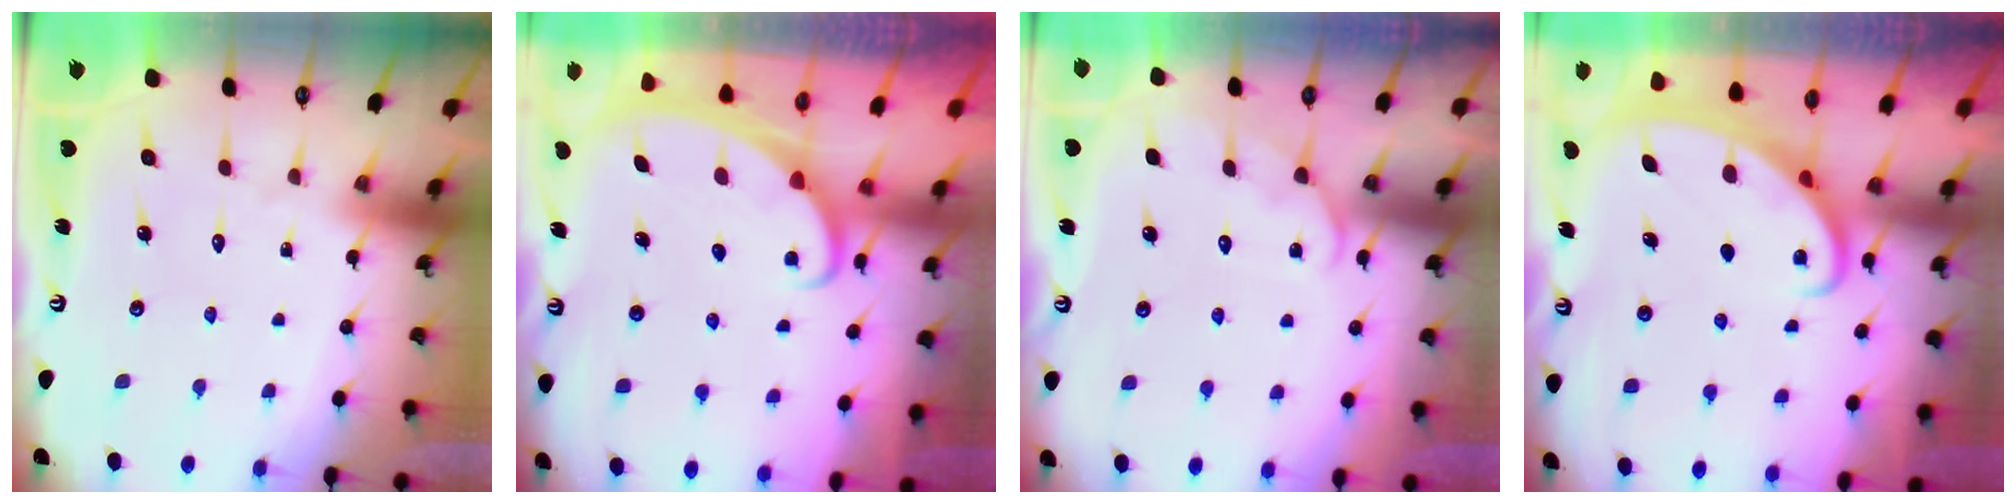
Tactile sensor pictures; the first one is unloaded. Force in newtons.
{"total": 2.2, "press": 2.2, "slide": 0.3}
{"total": 6.6, "press": 6.6, "slide": 0.6}
{"total": 2.6, "press": 2.6, "slide": 0.4}